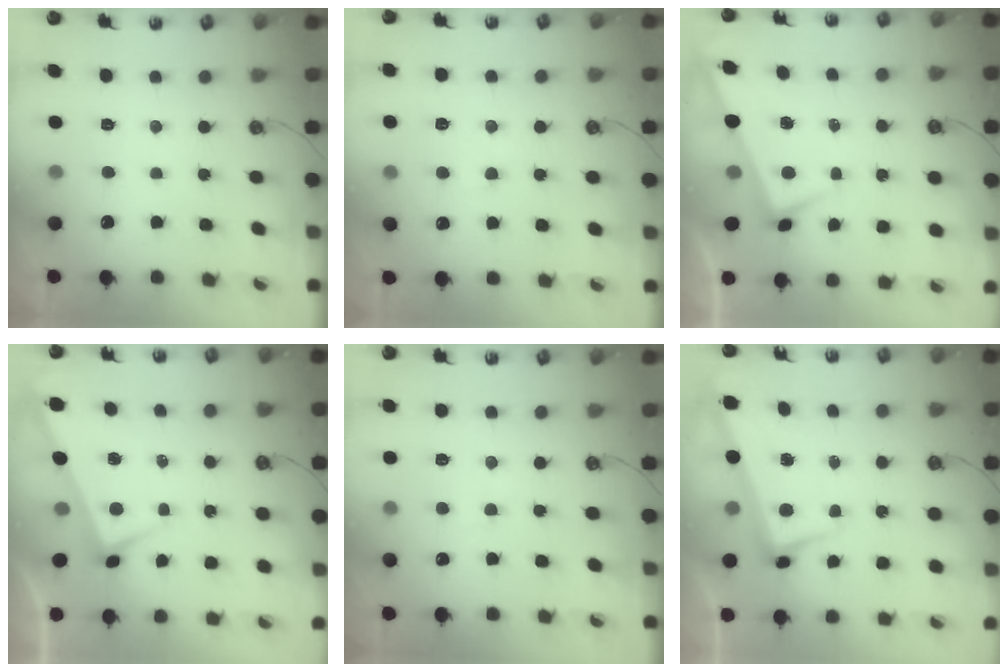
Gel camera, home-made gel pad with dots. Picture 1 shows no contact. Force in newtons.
{"total": 1.0, "press": 0.8, "slide": 0.6}
{"total": 2.4, "press": 2.4, "slide": 0.2}
{"total": 3.9, "press": 3.9, "slide": 0.2}
{"total": 1.8, "press": 1.7, "slide": 0.6}
{"total": 1.3, "press": 0.2, "slide": 1.3}